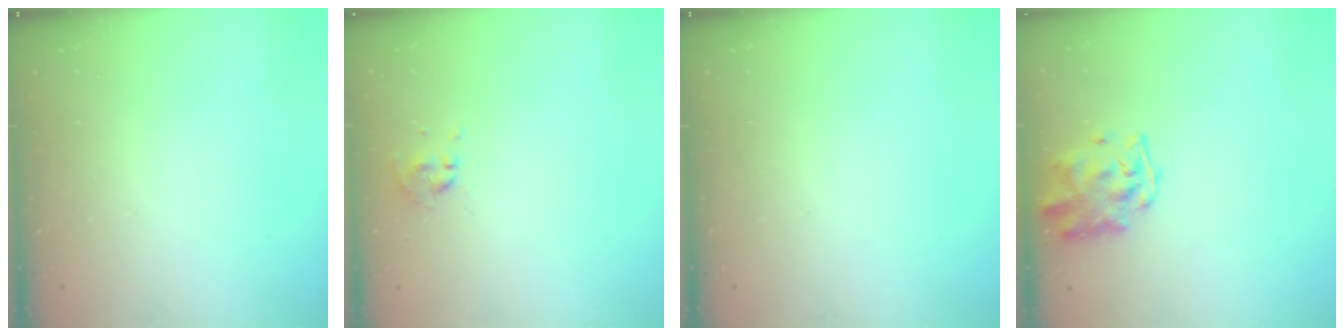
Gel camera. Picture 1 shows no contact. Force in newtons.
{"total": 0.0}
{"total": 0.0}
{"total": 2.6, "press": 2.6, "slide": 0.5}